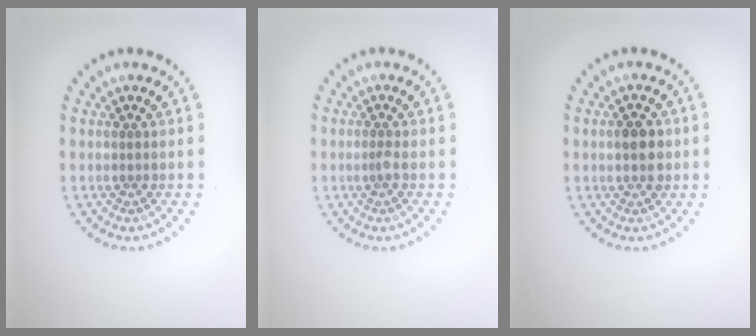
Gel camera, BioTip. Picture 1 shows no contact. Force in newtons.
{"total": 0.7, "press": 0.5, "slide": 0.5}
{"total": 2.5, "press": 2.5, "slide": 0.2}